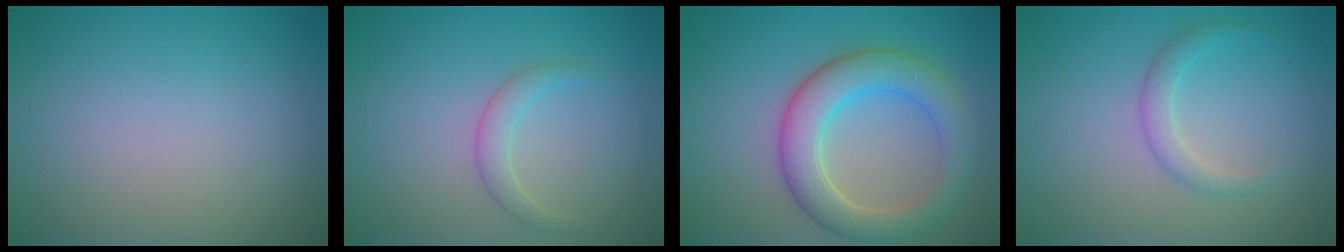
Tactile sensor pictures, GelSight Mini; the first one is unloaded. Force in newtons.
{"total": 1.5, "press": 1.5, "slide": 0.1}
{"total": 5.7, "press": 5.7, "slide": 0.4}
{"total": 1.7, "press": 1.7, "slide": 0.1}